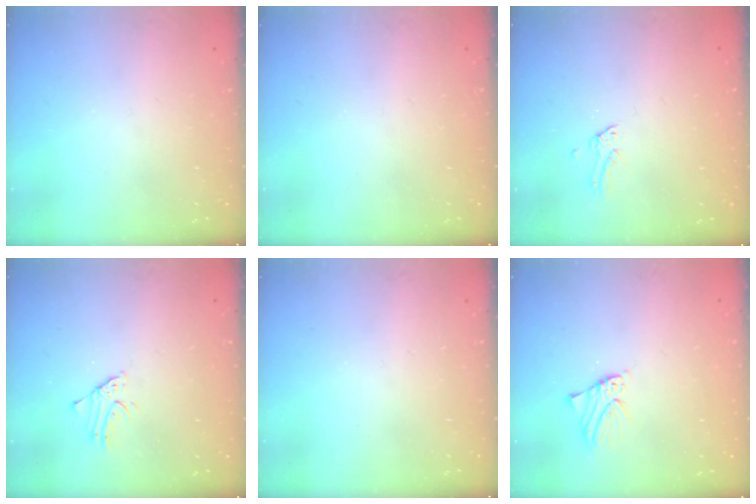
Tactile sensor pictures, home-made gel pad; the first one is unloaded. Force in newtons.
{"total": 0.0}
{"total": 0.0}
{"total": 1.5, "press": 1.5, "slide": 0.1}
{"total": 0.0}
{"total": 1.5, "press": 1.5, "slide": 0.1}